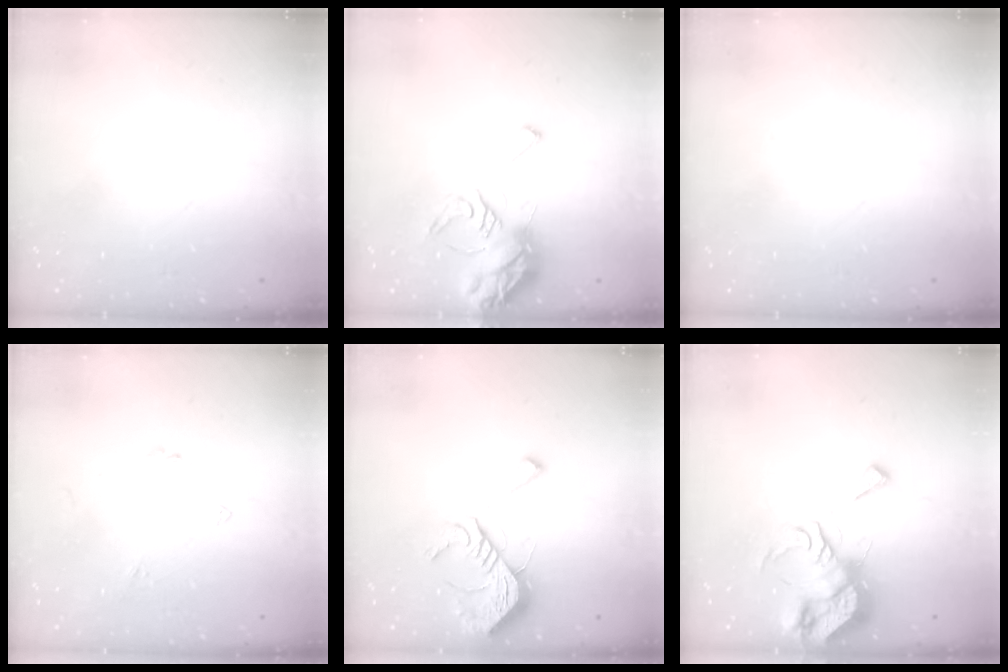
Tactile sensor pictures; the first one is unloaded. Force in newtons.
{"total": 8.1, "press": 8.1, "slide": 0.8}
{"total": 0.0}
{"total": 2.8, "press": 2.7, "slide": 0.6}
{"total": 13.1, "press": 13.1, "slide": 0.5}
{"total": 10.2, "press": 10.2, "slide": 1.1}